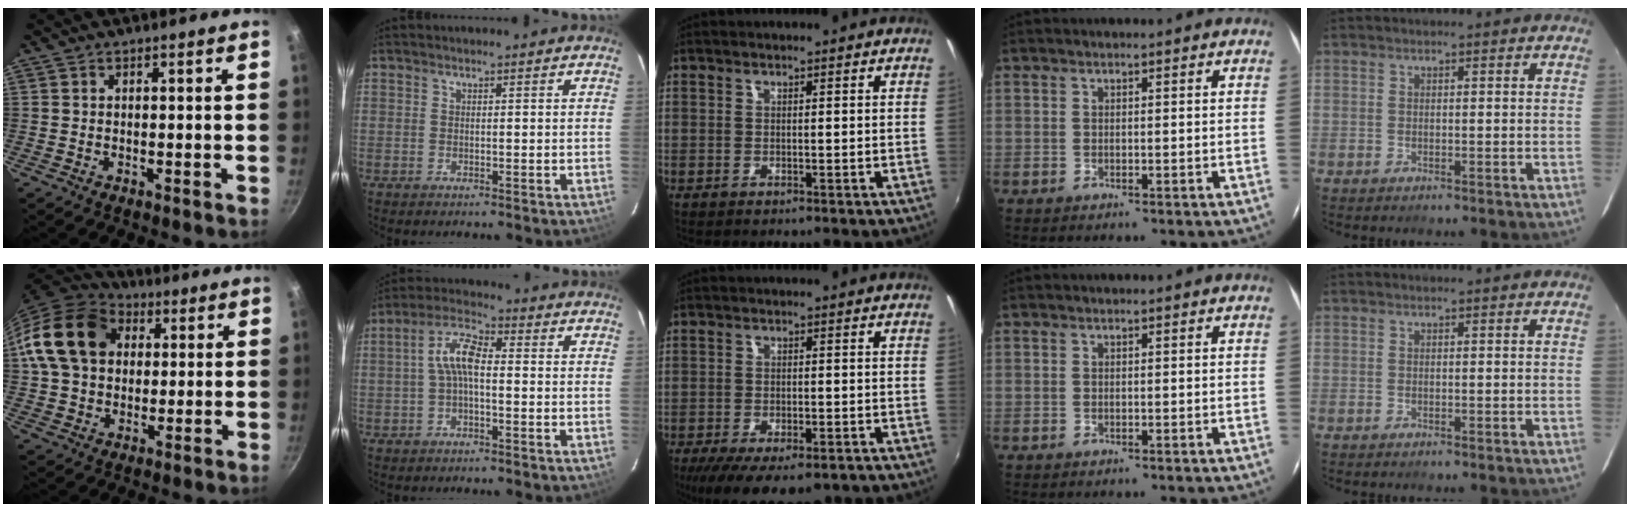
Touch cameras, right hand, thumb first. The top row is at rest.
{"thumb": {"total": 17.8, "force": [4.0, 13.7, 10.7], "torque": [-0.181, 0.024, 0.060]}, "index": {"total": 6.0, "force": [-0.6, 2.3, 5.5], "torque": [-0.117, 0.022, -0.014]}, "middle": {"total": 12.6, "force": [-8.3, 4.9, 8.0], "torque": [-0.167, -0.044, -0.127]}}